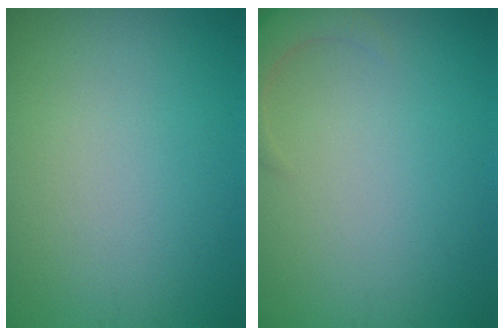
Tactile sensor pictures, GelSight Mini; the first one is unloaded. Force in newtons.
{"total": 2.3, "press": 2.3, "slide": 0.4}